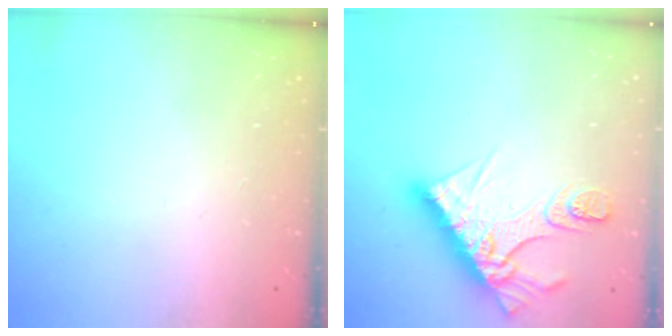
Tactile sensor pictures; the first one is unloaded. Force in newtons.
{"total": 14.5, "press": 14.4, "slide": 1.2}